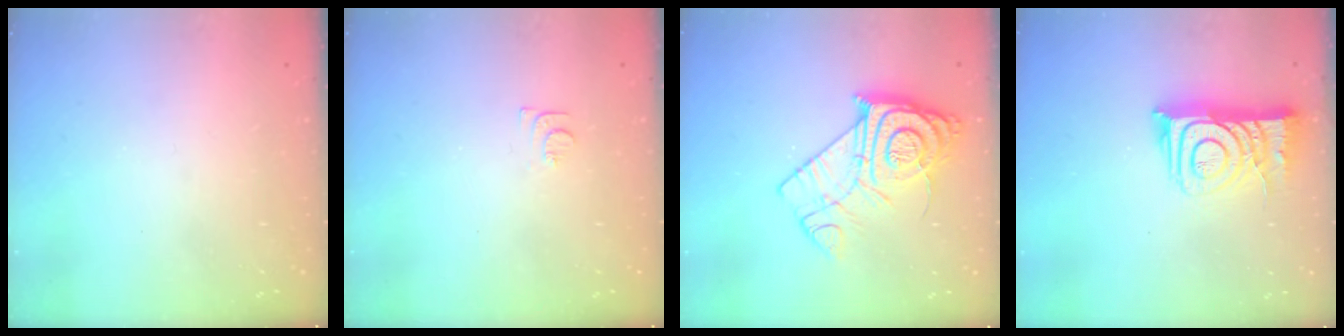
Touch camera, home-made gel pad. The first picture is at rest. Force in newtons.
{"total": 6.6, "press": 6.6, "slide": 0.7}
{"total": 14.6, "press": 14.5, "slide": 1.4}
{"total": 10.9, "press": 10.9, "slide": 1.1}